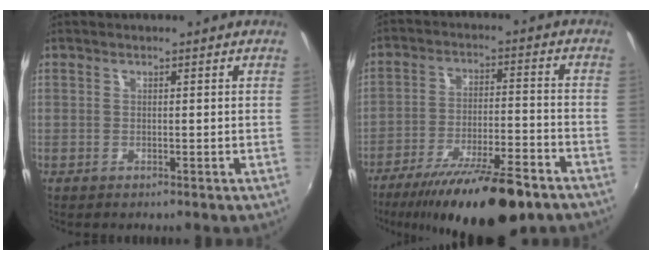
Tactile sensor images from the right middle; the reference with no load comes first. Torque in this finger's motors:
{"motor_torque": [1.03, -1.11, 0.86, 0.20]}